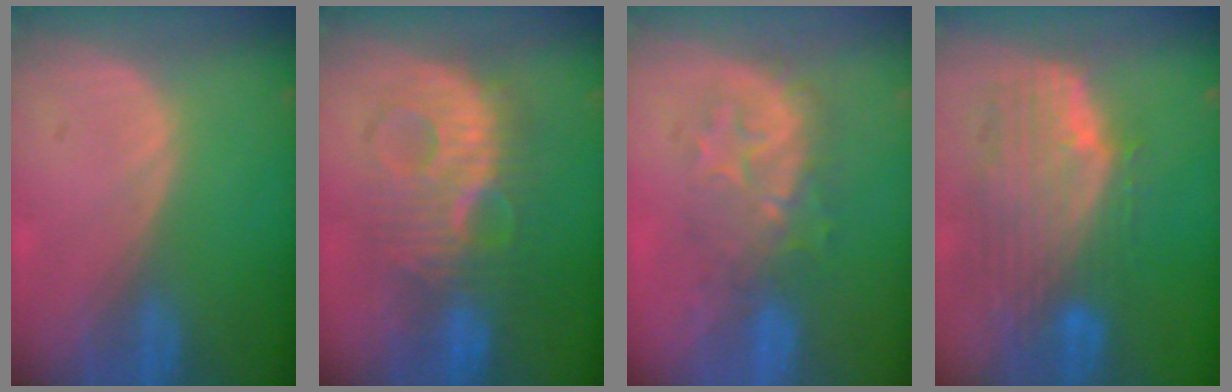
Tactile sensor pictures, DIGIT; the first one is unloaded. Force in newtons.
{"total": 9.6, "press": 9.6, "slide": 0.1}
{"total": 7.8, "press": 7.6, "slide": 1.9}
{"total": 10.6, "press": 9.2, "slide": 5.4}